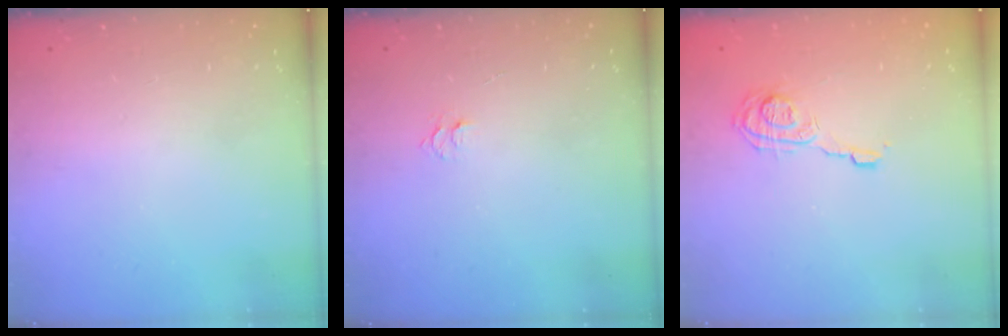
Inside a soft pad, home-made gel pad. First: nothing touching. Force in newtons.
{"total": 3.9, "press": 3.9, "slide": 0.4}
{"total": 9.6, "press": 9.5, "slide": 1.2}